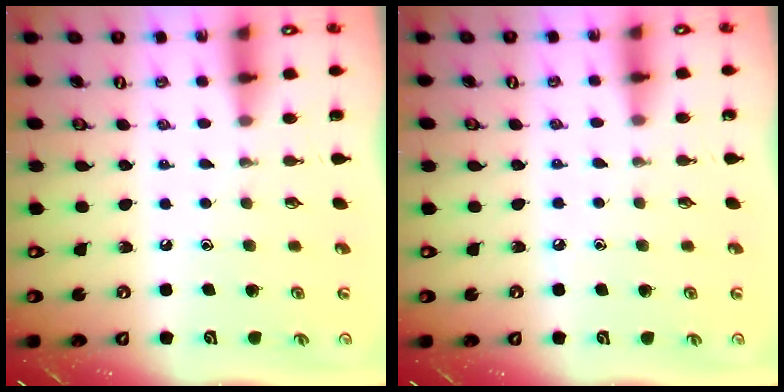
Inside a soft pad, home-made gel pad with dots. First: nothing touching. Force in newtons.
{"total": 3.9, "press": 3.8, "slide": 0.5}